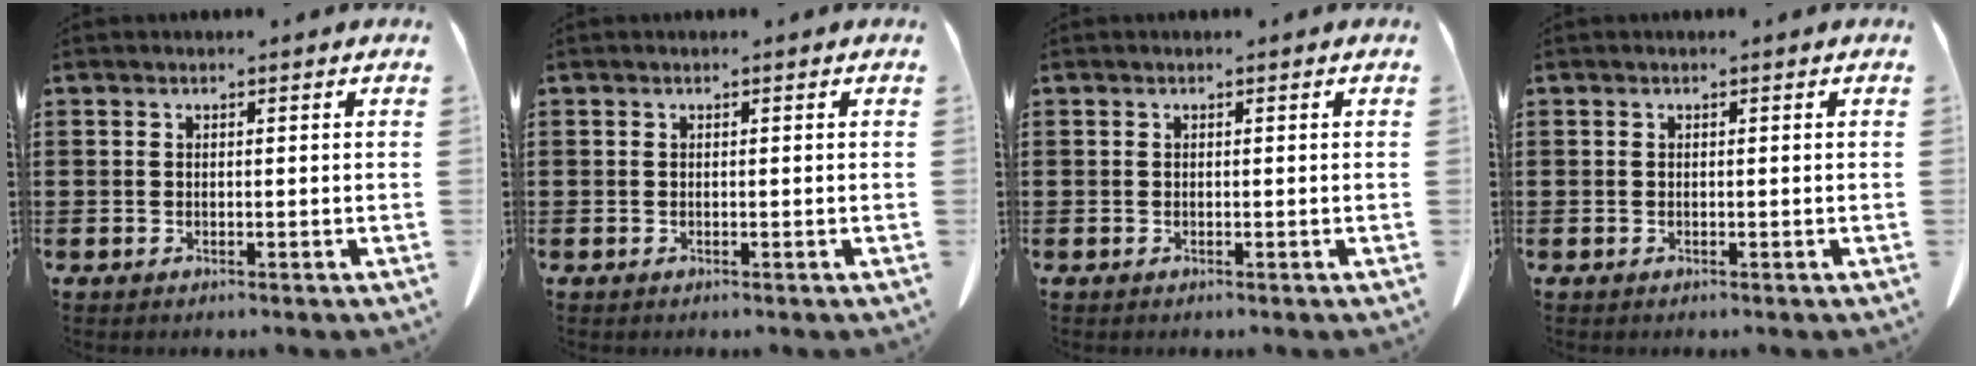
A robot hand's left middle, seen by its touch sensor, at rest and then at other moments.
{"total": 0.0}
{"total": 0.0}
{"total": 0.0}